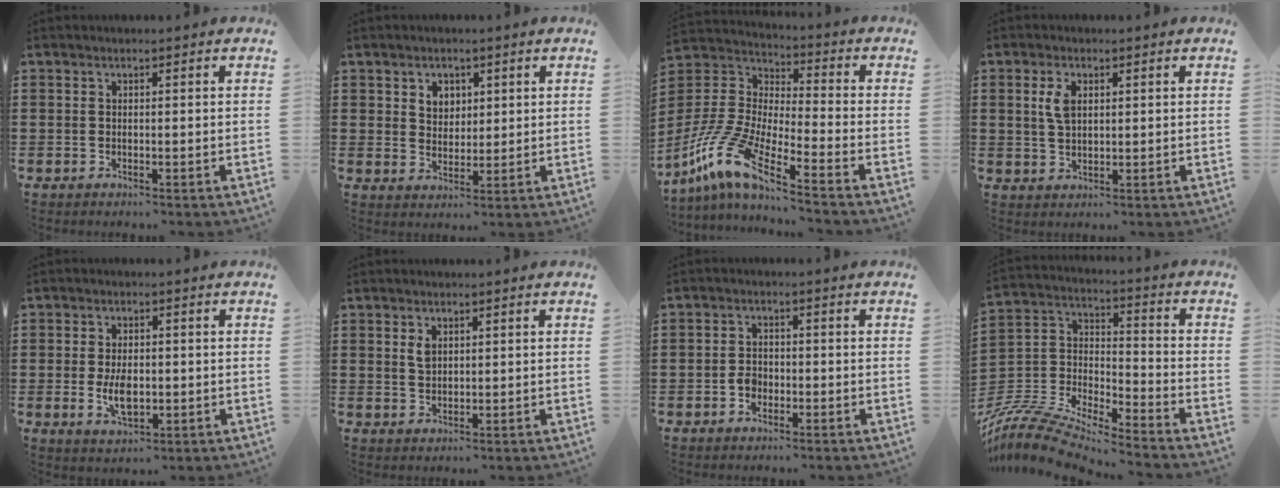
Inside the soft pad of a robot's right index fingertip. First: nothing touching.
{"total": 3.2, "force": [1.7, 2.7, 0.7], "torque": [-0.025, 0.012, 0.030]}
{"total": 10.2, "force": [-7.9, 1.4, 6.3], "torque": [-0.177, -0.019, -0.174]}
{"total": 3.6, "force": [1.1, 1.8, 2.9], "torque": [-0.063, 0.009, 0.019]}
{"total": 5.1, "force": [-0.6, 2.7, 4.3], "torque": [-0.082, -0.004, -0.012]}
{"total": 2.0, "force": [0.9, 1.1, 1.4], "torque": [-0.032, 0.003, 0.017]}
{"total": 2.4, "force": [-1.1, 1.6, 1.4], "torque": [-0.037, -0.001, -0.024]}
{"total": 8.7, "force": [-8.3, 0.6, 2.6], "torque": [-0.075, -0.012, -0.175]}